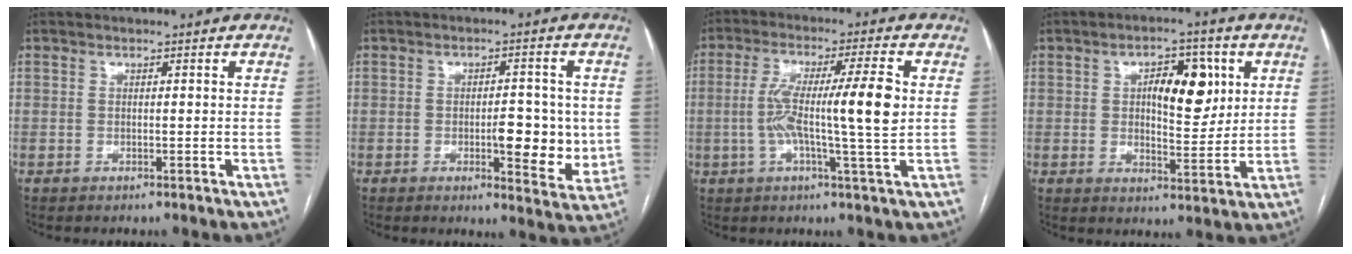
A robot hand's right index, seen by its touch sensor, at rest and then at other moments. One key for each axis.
{"total": 8.3, "fx": -0.8, "fy": 2.9, "fz": 7.8, "tx": -0.096, "ty": -0.005, "tz": -0.006}
{"total": 12.3, "fx": 0.3, "fy": 0.0, "fz": 12.3, "tx": -0.219, "ty": 0.014, "tz": -0.002}
{"total": 8.9, "fx": 2.6, "fy": 3.9, "fz": 7.5, "tx": -0.108, "ty": 0.011, "tz": 0.042}